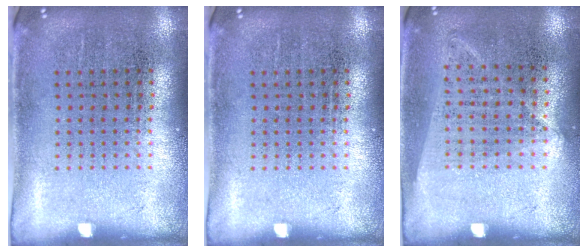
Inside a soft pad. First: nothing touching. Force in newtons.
{"total": 0.0}
{"total": 1.0, "press": 0.9, "slide": 0.5}